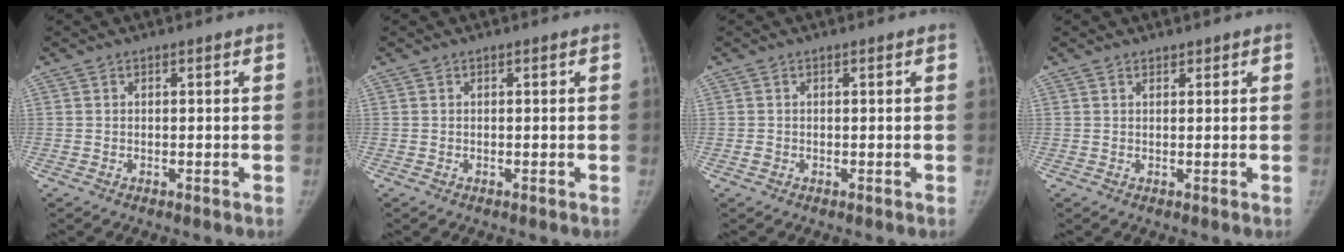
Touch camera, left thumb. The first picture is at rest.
{"total": 0.0}
{"total": 0.7, "force": [-0.2, 0.6, 0.3], "torque": [-0.004, 0.000, -0.004]}
{"total": 0.7, "force": [0.6, 0.3, 0.1], "torque": [-0.001, -0.005, 0.010]}